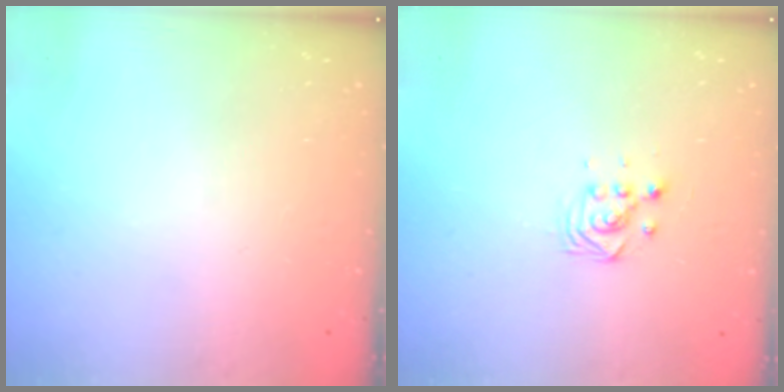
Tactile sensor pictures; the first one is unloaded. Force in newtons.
{"total": 3.5, "press": 3.5, "slide": 0.4}